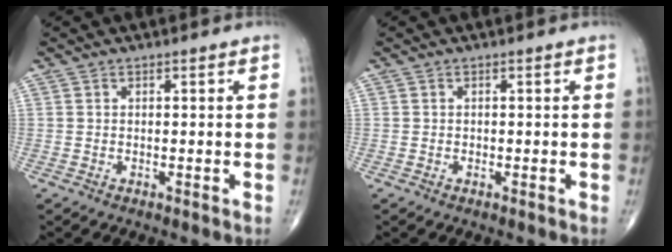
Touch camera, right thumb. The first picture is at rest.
{"total": 0.0}